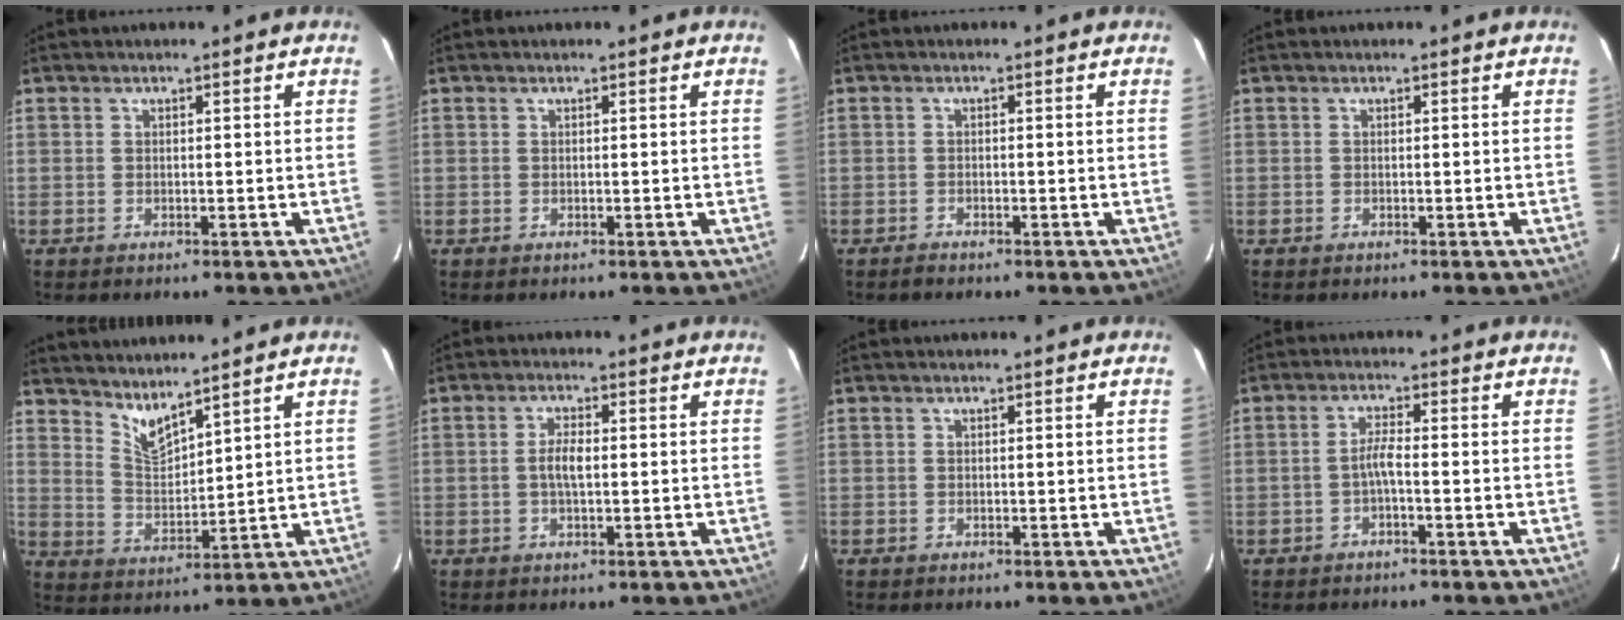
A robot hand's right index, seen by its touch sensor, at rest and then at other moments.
{"total": 0.0}
{"total": 1.3, "force": [-1.2, 0.3, 0.3], "torque": [-0.013, 0.000, -0.021]}
{"total": 0.0}
{"total": 6.1, "force": [5.3, 1.0, 2.9], "torque": [-0.052, -0.010, 0.105]}
{"total": 3.4, "force": [-0.2, 1.8, 2.9], "torque": [-0.055, 0.006, -0.003]}
{"total": 0.0}
{"total": 2.4, "force": [-1.2, 0.0, 2.1], "torque": [-0.043, 0.005, -0.024]}